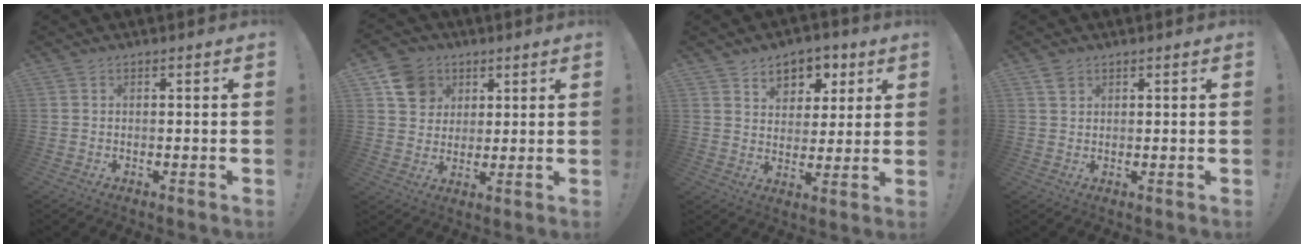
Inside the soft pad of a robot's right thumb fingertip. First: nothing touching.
{"total": 10.8, "force": [4.8, 9.1, 3.2], "torque": [-0.040, -0.024, 0.098]}
{"total": 7.9, "force": [4.4, 6.1, 2.4], "torque": [-0.022, -0.033, 0.083]}
{"total": 2.1, "force": [1.5, 1.3, 0.7], "torque": [-0.002, -0.006, 0.026]}